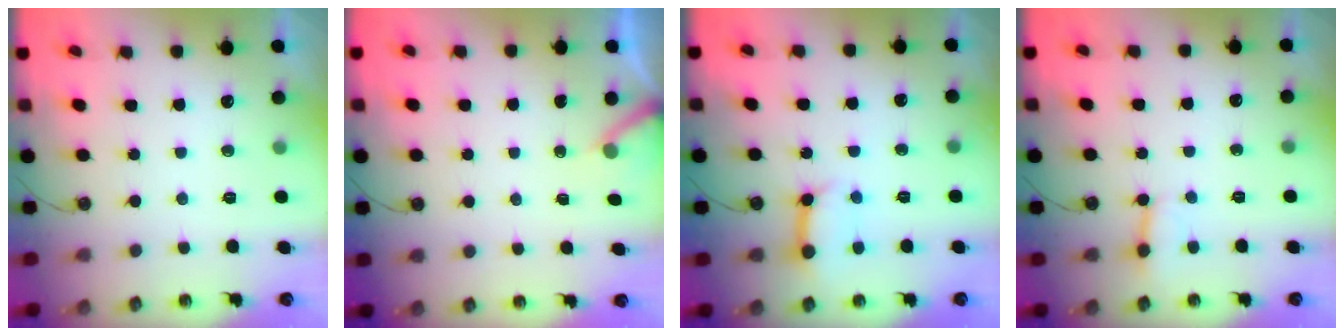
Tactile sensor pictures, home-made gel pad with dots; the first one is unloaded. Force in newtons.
{"total": 3.5, "press": 3.5, "slide": 0.2}
{"total": 9.7, "press": 9.6, "slide": 1.0}
{"total": 3.3, "press": 3.3, "slide": 0.2}